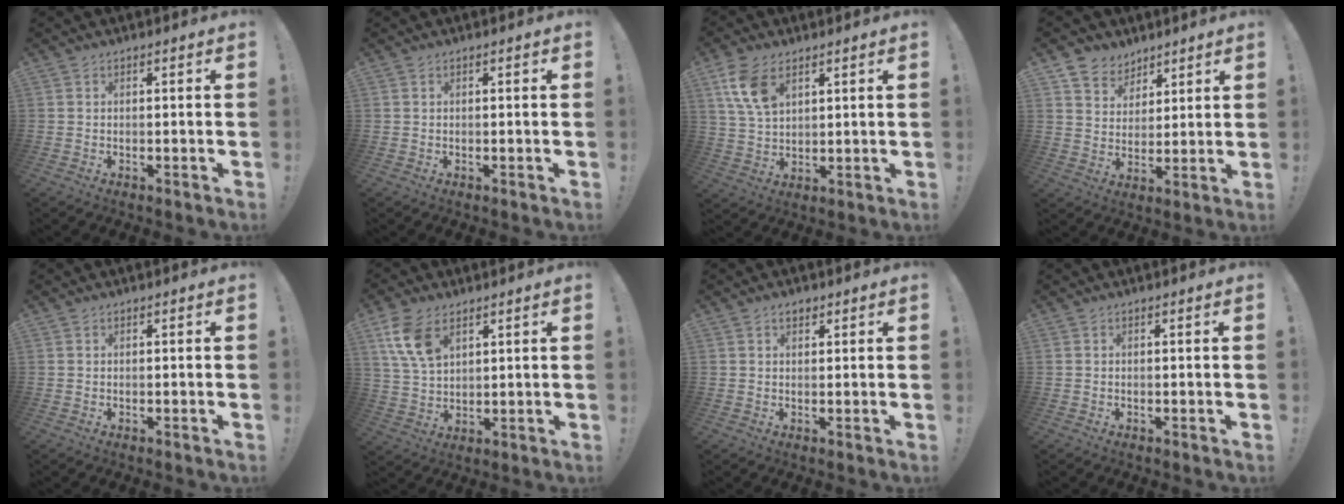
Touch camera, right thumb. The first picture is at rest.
{"total": 0.0}
{"total": 10.0, "force": [5.2, 5.8, 6.3], "torque": [-0.123, -0.013, 0.101]}
{"total": 6.9, "force": [4.7, 5.1, 0.1], "torque": [-0.008, -0.043, 0.094]}
{"total": 0.0}
{"total": 10.8, "force": [5.7, 6.3, 6.7], "torque": [-0.131, -0.013, 0.111]}
{"total": 2.0, "force": [1.3, 1.2, 1.0], "torque": [-0.009, -0.005, 0.021]}
{"total": 0.0}